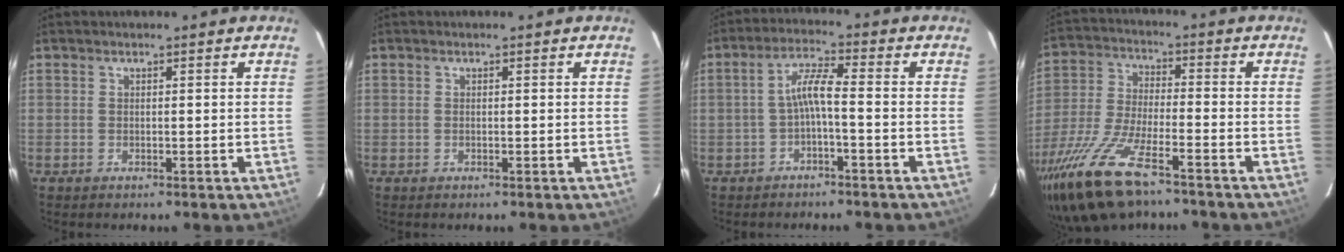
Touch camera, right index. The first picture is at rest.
{"total": 0.0}
{"total": 4.5, "force": [-1.6, 0.3, 4.2], "torque": [-0.093, 0.013, -0.030]}
{"total": 18.7, "force": [-13.0, 5.7, 12.2], "torque": [-0.268, -0.046, -0.248]}